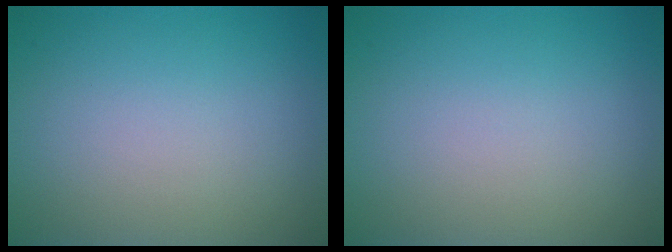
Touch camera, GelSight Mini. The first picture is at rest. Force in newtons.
{"total": 0.0}